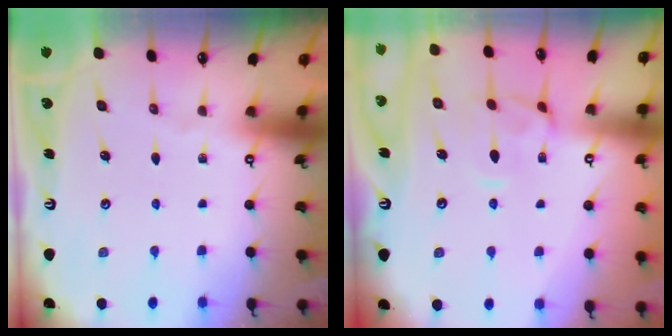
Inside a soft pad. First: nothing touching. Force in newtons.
{"total": 2.6, "press": 2.4, "slide": 1.0}